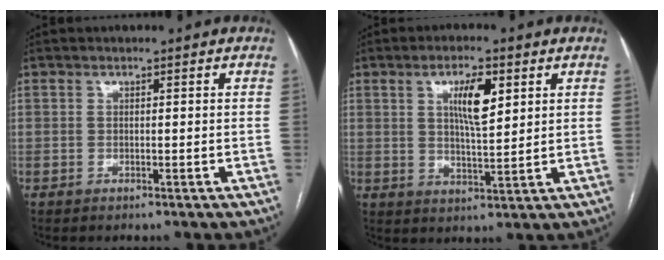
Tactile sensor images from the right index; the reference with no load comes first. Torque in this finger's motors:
{"motor_torque": [0.26, 0.14, 0.17, 0.10]}